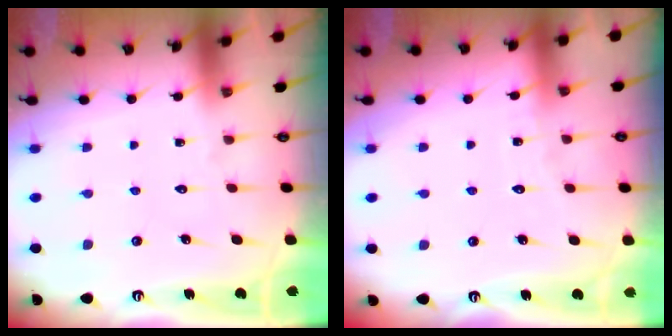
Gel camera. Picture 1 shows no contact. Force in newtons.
{"total": 2.7, "press": 2.7, "slide": 0.2}